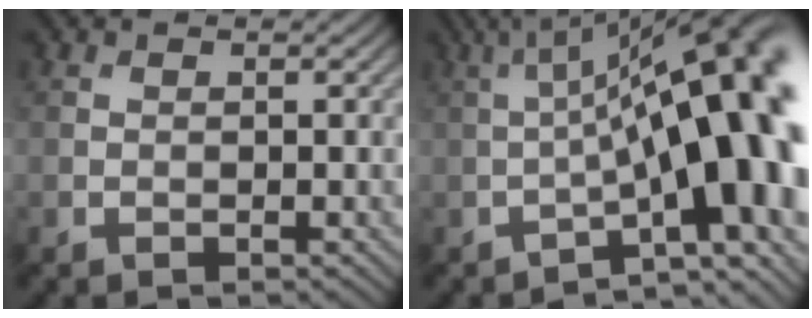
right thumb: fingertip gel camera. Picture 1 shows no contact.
{"total": 19.5, "force": [-2.3, 5.9, 18.5], "torque": [-0.232, 0.008, -0.031]}